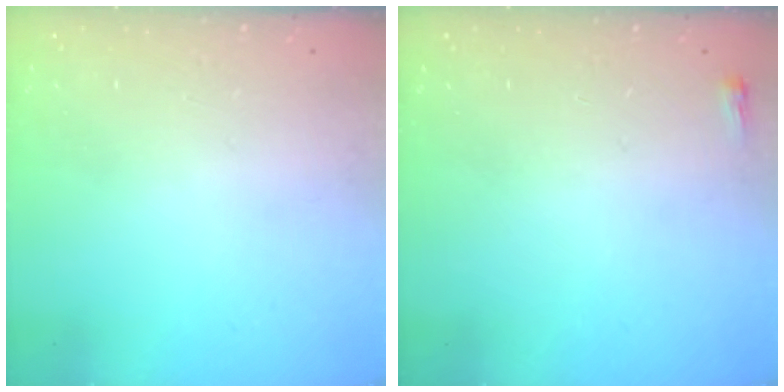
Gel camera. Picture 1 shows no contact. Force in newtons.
{"total": 2.0, "press": 2.0, "slide": 0.5}